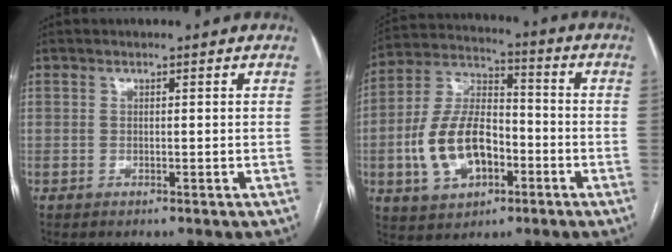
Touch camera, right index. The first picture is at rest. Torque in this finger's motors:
{"motor_torque": [0.67, -0.40, 0.71, 0.21]}